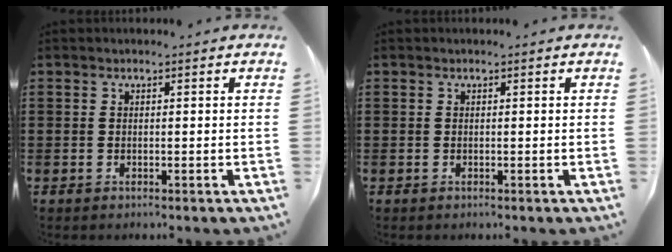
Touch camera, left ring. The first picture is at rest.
{"total": 0.0}